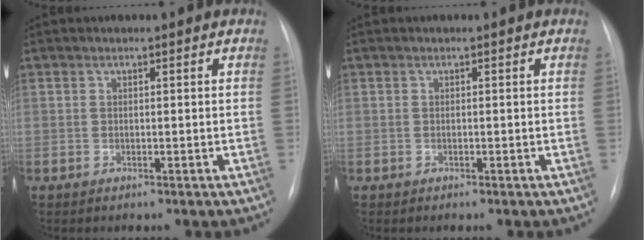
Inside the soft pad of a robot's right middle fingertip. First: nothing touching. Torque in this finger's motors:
{"motor_torque": [0.04, -0.04, 0.01, 0.00]}